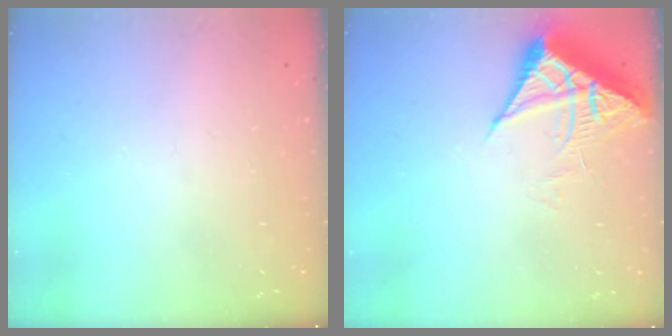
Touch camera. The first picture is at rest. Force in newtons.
{"total": 7.0, "press": 7.0, "slide": 0.2}